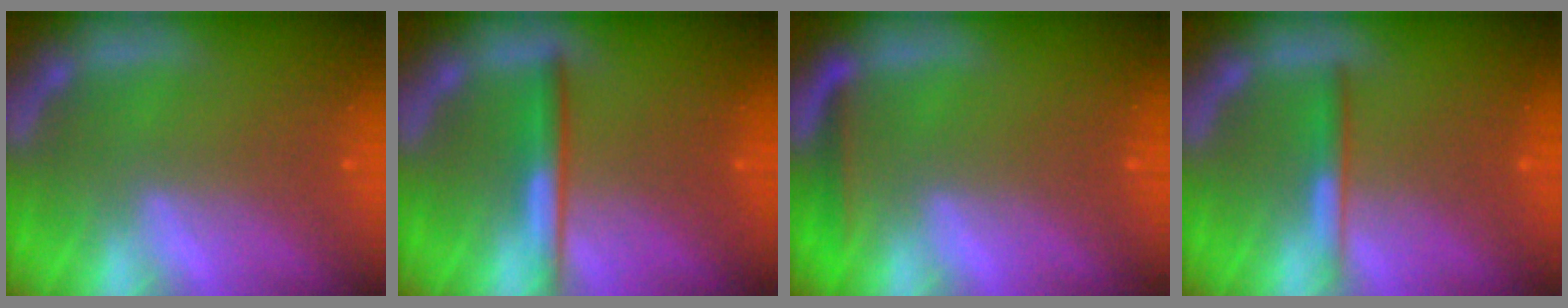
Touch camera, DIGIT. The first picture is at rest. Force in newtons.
{"total": 3.0}
{"total": 1.9}
{"total": 2.0}